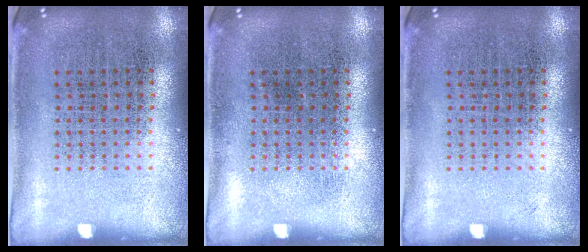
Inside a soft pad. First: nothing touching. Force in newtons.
{"total": 0.0}
{"total": 0.0}